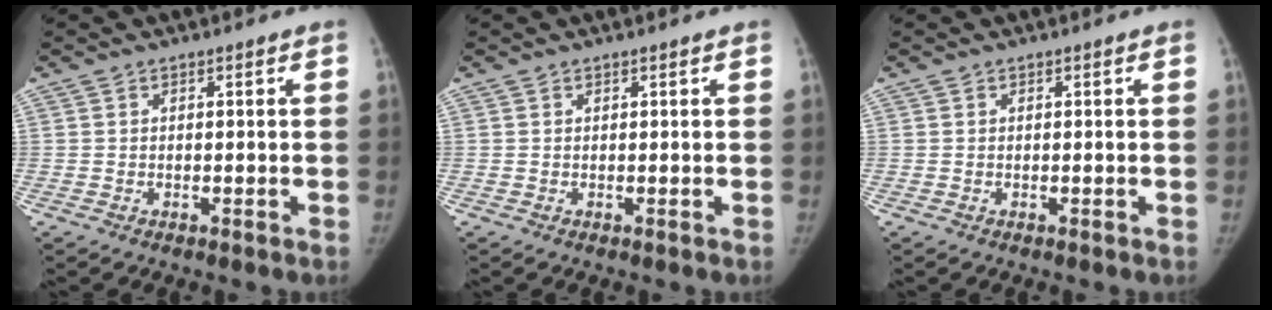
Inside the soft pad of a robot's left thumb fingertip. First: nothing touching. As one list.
[{"total": 0.0}, {"total": 0.0}]